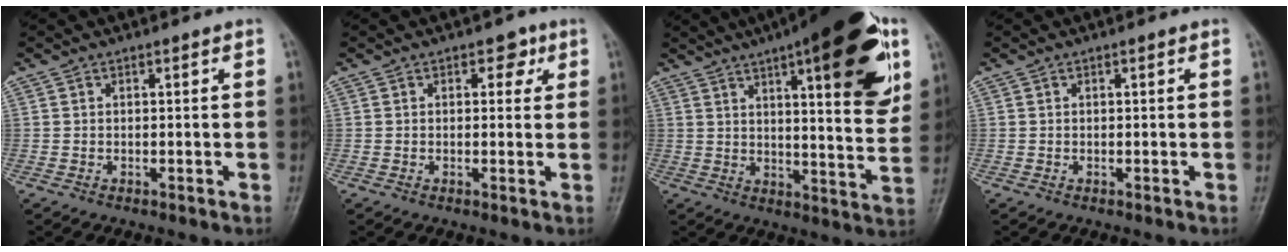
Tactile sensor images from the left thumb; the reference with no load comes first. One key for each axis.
{"total": 3.0, "fx": 1.3, "fy": 2.0, "fz": 1.8, "tx": 0.002, "ty": -0.001, "tz": 0.010}
{"total": 23.8, "fx": 11.0, "fy": 6.5, "fz": 20.1, "tx": -0.255, "ty": -0.024, "tz": 0.150}
{"total": 0.0}